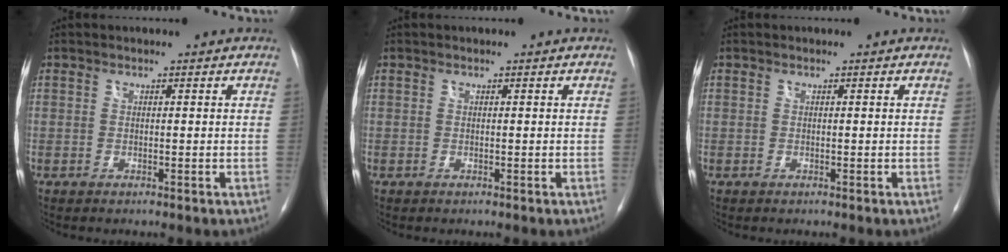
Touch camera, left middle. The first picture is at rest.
{"total": 0.0}
{"total": 0.0}